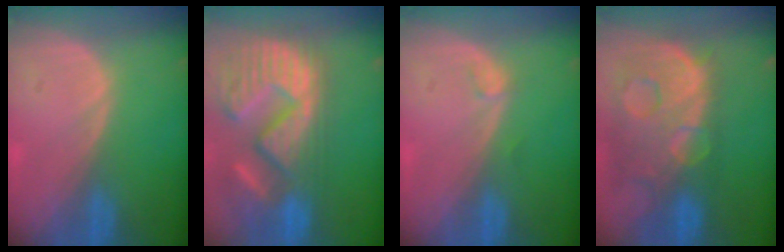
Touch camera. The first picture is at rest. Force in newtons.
{"total": 15.4, "press": 12.6, "slide": 8.8}
{"total": 0.8, "press": 0.7, "slide": 0.1}
{"total": 13.8, "press": 11.2, "slide": 8.0}